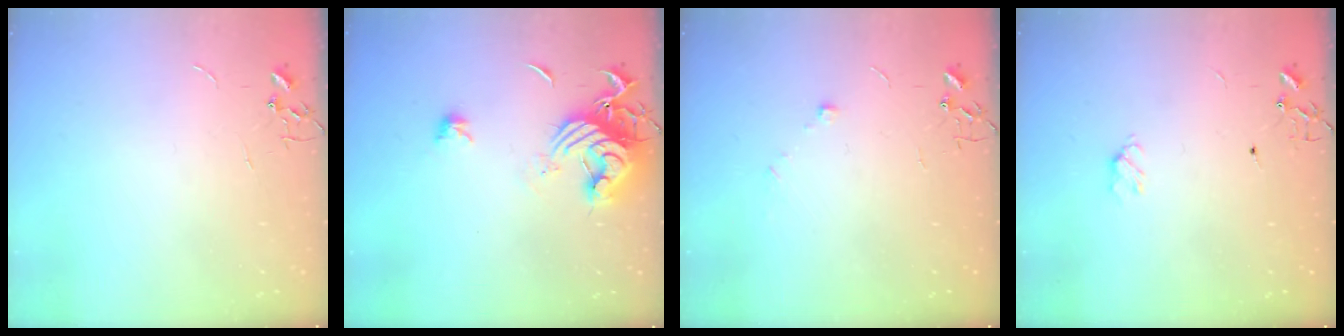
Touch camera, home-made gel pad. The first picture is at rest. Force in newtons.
{"total": 12.8, "press": 12.8, "slide": 1.0}
{"total": 4.2, "press": 4.2, "slide": 0.5}
{"total": 4.7, "press": 4.7, "slide": 0.6}